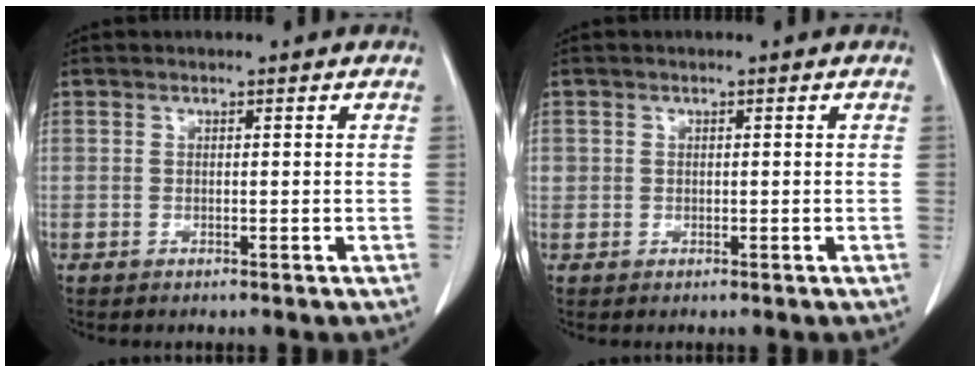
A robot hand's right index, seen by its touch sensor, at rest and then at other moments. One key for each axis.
{"total": 0.9, "fx": 0.1, "fy": 0.9, "fz": 0.2, "tx": 0.006, "ty": 0.007, "tz": 0.000}